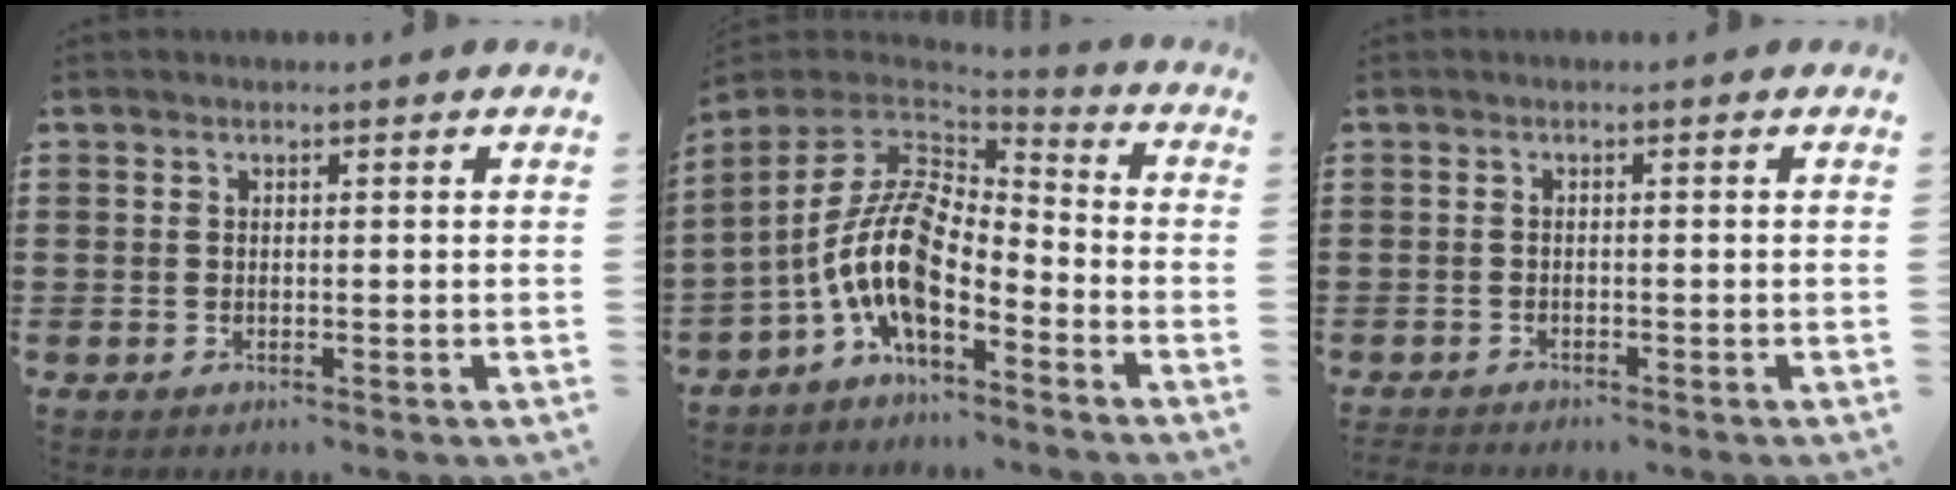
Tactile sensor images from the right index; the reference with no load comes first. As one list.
[{"total": 11.9, "force": [-3.9, 5.2, 9.9], "torque": [-0.235, -0.013, -0.090]}, {"total": 1.2, "force": [-1.2, 0.0, -0.1], "torque": [-0.002, 0.000, -0.025]}]